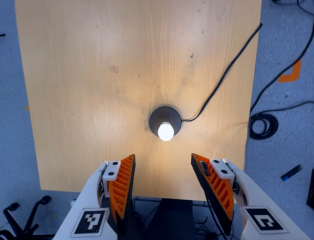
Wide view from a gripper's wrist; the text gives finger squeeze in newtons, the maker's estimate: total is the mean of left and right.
{"total": 0.0}